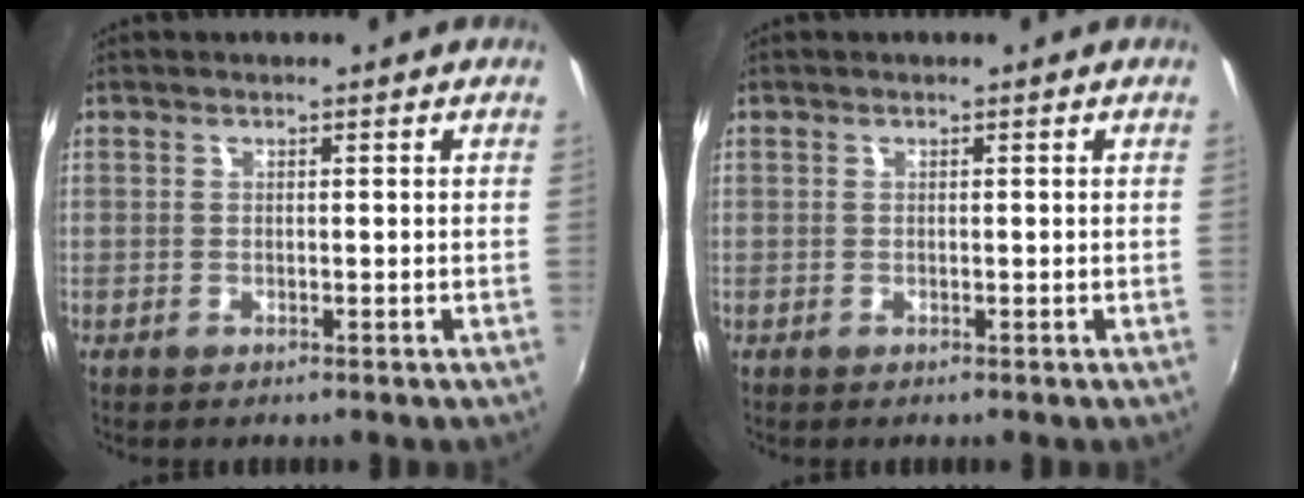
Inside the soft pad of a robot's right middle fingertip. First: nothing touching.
{"total": 0.0}